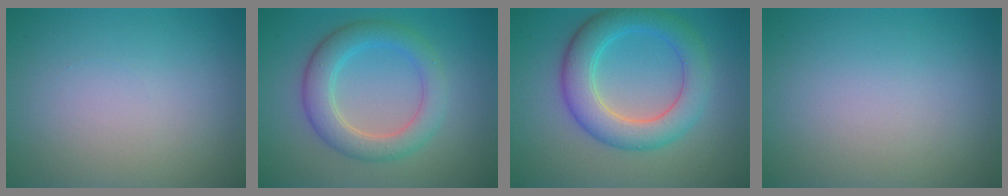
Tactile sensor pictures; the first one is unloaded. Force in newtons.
{"total": 4.6, "press": 4.6, "slide": 0.3}
{"total": 5.9, "press": 5.9, "slide": 0.0}
{"total": 0.0}